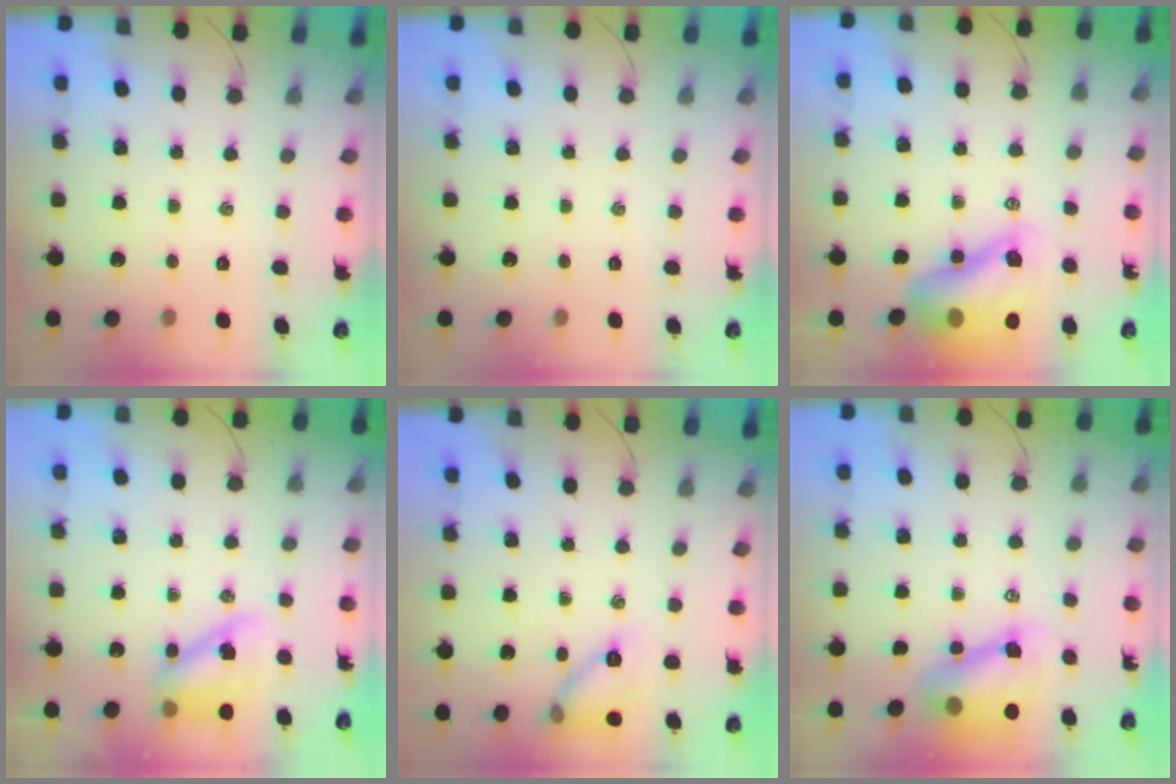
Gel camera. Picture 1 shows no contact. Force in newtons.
{"total": 0.0}
{"total": 14.6, "press": 14.1, "slide": 3.9}
{"total": 10.2, "press": 10.0, "slide": 2.2}
{"total": 10.2, "press": 10.1, "slide": 1.4}
{"total": 8.4, "press": 8.3, "slide": 1.7}